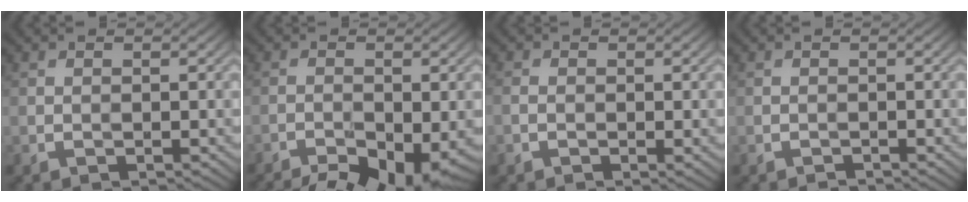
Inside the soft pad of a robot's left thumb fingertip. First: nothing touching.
{"total": 10.6, "force": [-7.5, 3.5, 6.6], "torque": [-0.111, -0.034, -0.103]}
{"total": 1.5, "force": [-0.4, 0.9, 1.1], "torque": [-0.021, -0.001, -0.007]}
{"total": 0.6, "force": [-0.5, 0.2, -0.2], "torque": [0.002, 0.001, -0.010]}